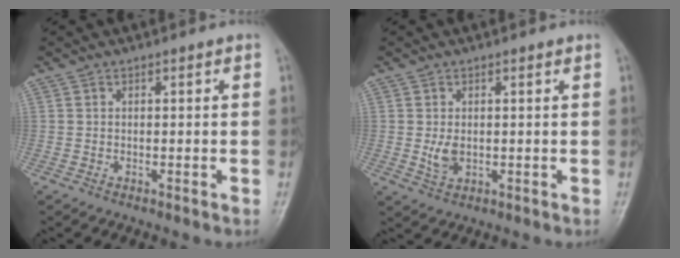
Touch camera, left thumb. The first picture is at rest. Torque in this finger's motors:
{"motor_torque": [0.58, 0.68, 0.38, 0.04, 0.01]}